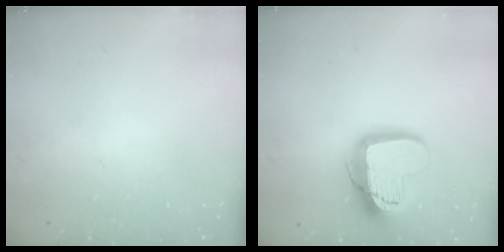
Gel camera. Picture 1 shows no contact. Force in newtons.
{"total": 16.2, "press": 16.1, "slide": 1.3}